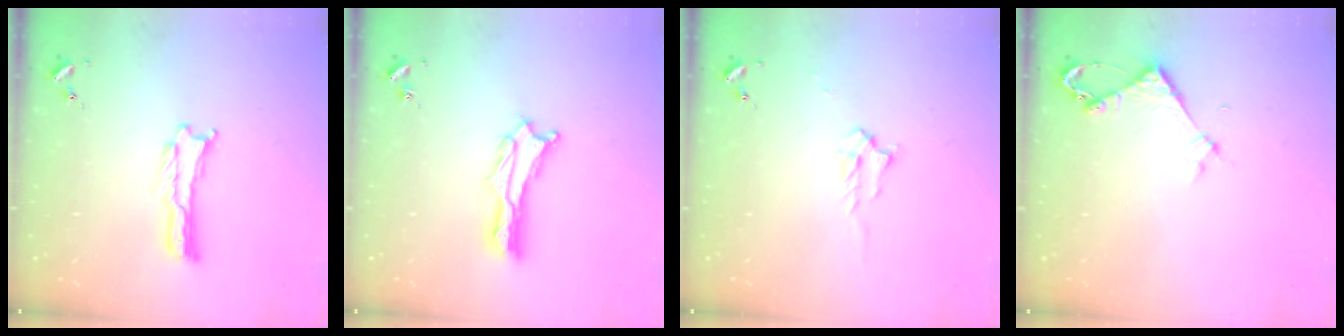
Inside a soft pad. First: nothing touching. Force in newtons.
{"total": 1.5, "press": 1.4, "slide": 0.2}
{"total": 2.2, "press": 2.2, "slide": 0.4}
{"total": 3.2, "press": 3.2, "slide": 0.2}